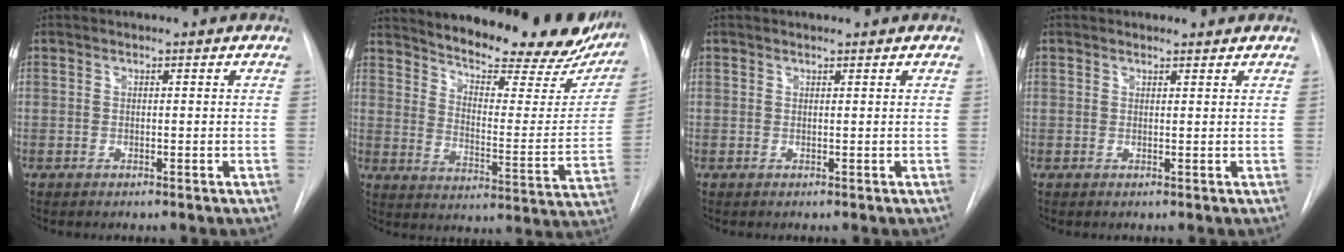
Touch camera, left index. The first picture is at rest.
{"total": 25.8, "force": [22.2, 5.9, 11.8], "torque": [-0.174, -0.057, 0.278]}
{"total": 0.6, "force": [0.6, 0.0, 0.0], "torque": [-0.004, 0.002, 0.008]}
{"total": 1.0, "force": [0.9, 0.3, -0.1], "torque": [-0.007, 0.000, 0.010]}